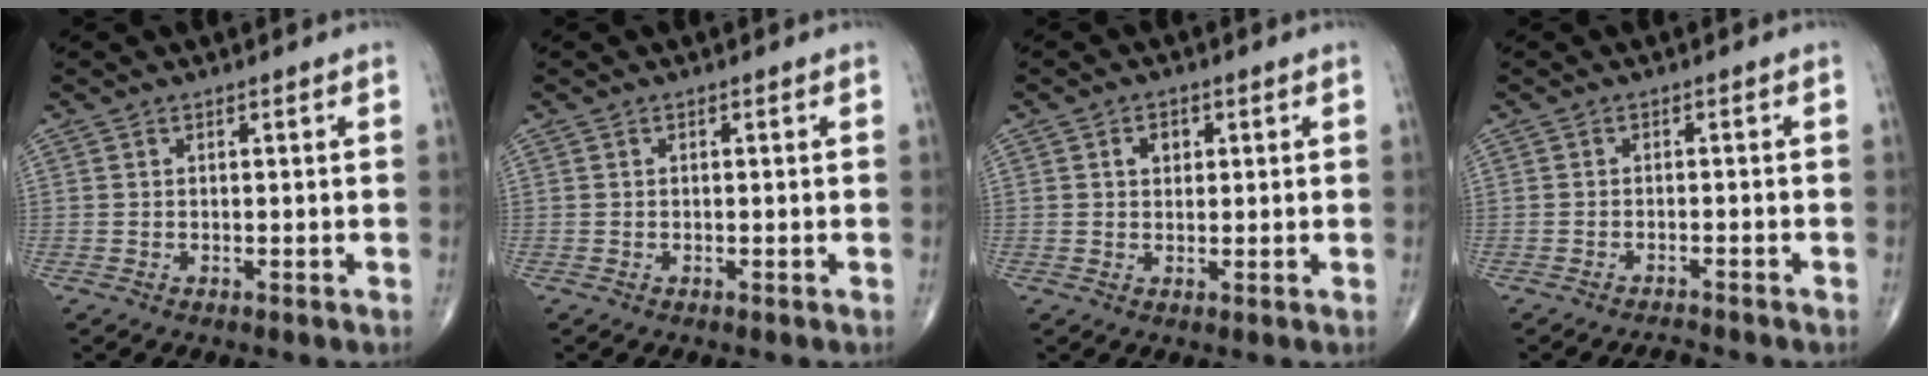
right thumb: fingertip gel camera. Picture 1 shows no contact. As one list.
[{"total": 0.0}, {"total": 2.7, "force": [0.9, 2.1, 1.6], "torque": [-0.013, 0.000, 0.012]}, {"total": 1.7, "force": [-1.6, -0.1, 0.0], "torque": [-0.012, 0.005, -0.026]}]